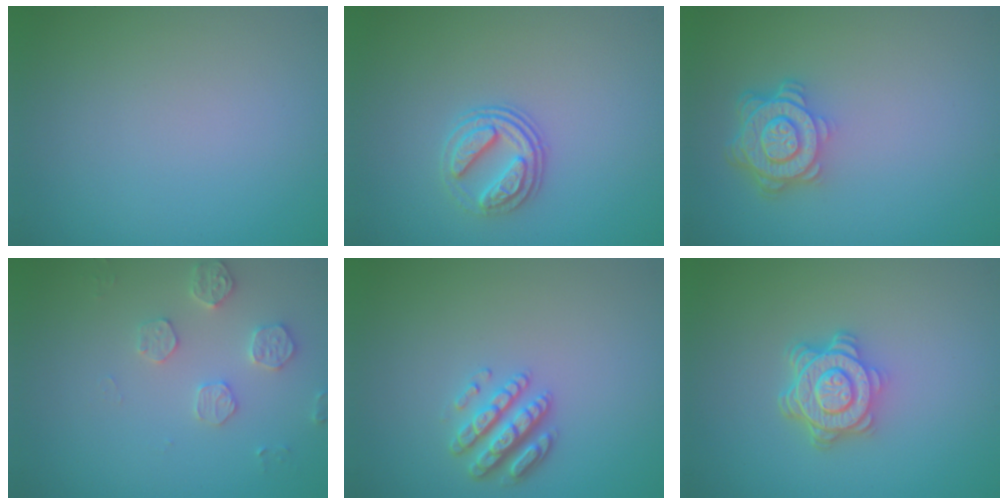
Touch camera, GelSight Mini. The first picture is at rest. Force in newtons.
{"total": 2.9, "press": 2.6, "slide": 1.3}
{"total": 4.7, "press": 3.6, "slide": 3.0}
{"total": 2.5, "press": 2.5, "slide": 0.5}
{"total": 2.9, "press": 2.8, "slide": 1.1}
{"total": 4.6, "press": 3.6, "slide": 2.9}